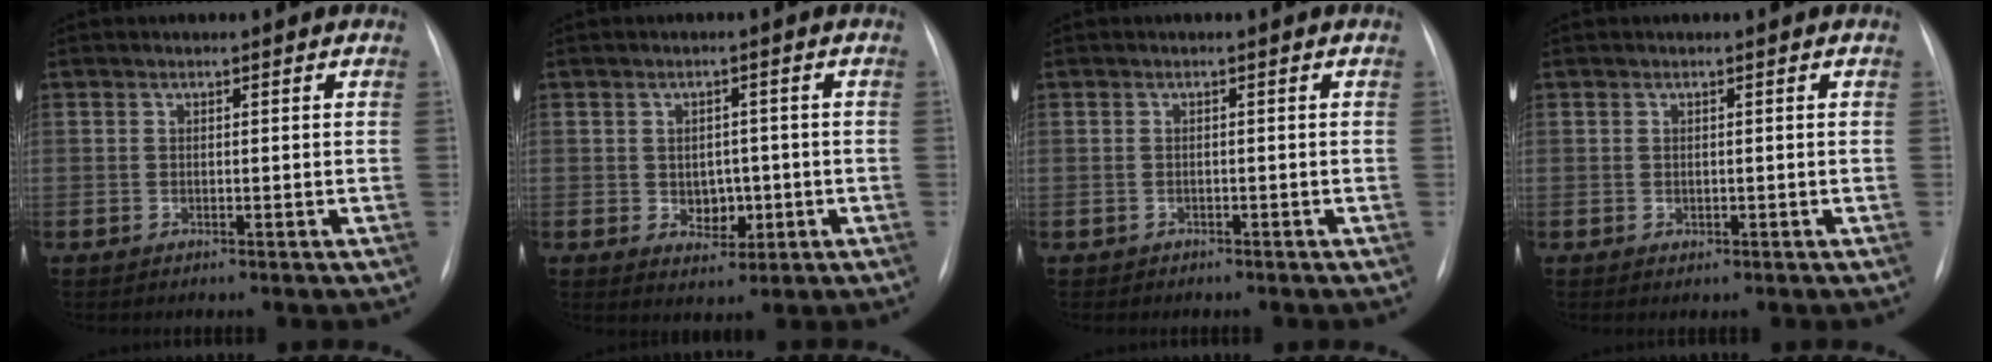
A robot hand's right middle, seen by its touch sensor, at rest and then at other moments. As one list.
[{"total": 4.0, "force": [-0.6, 3.0, 2.5], "torque": [-0.028, 0.007, 0.000]}, {"total": 0.8, "force": [-0.6, 0.6, 0.0], "torque": [-0.007, 0.003, -0.009]}, {"total": 0.5, "force": [-0.1, 0.4, 0.3], "torque": [-0.002, 0.000, 0.000]}]